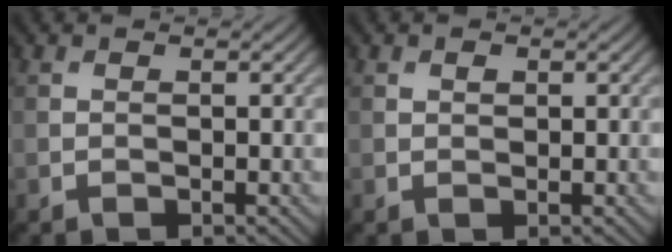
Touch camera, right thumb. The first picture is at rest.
{"total": 0.6, "force": [0.4, 0.4, 0.3], "torque": [-0.006, -0.001, 0.007]}